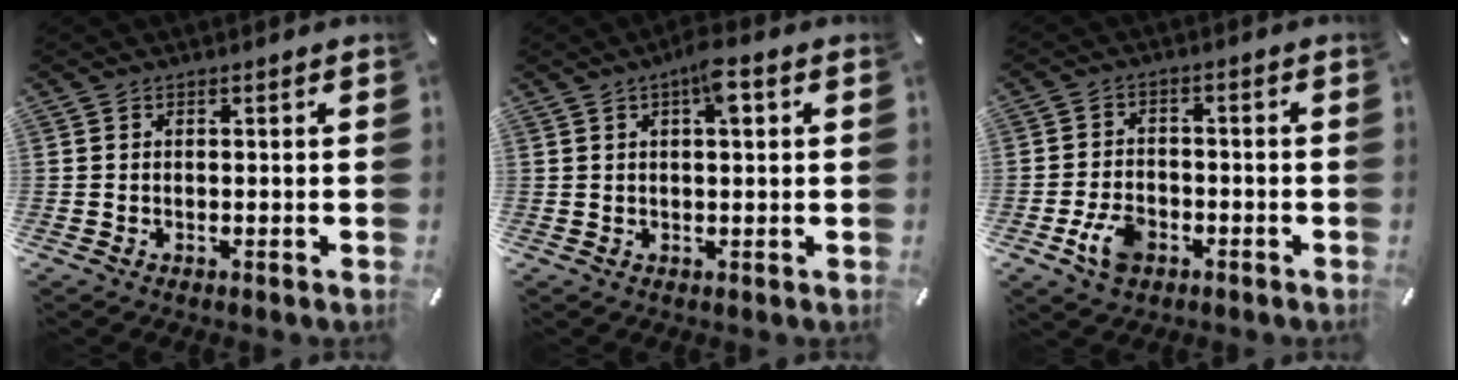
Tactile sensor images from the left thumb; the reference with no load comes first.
{"total": 5.3, "force": [1.9, 1.5, 4.7], "torque": [-0.073, -0.002, 0.026]}
{"total": 6.7, "force": [-3.0, 4.4, 4.1], "torque": [-0.094, 0.010, -0.057]}